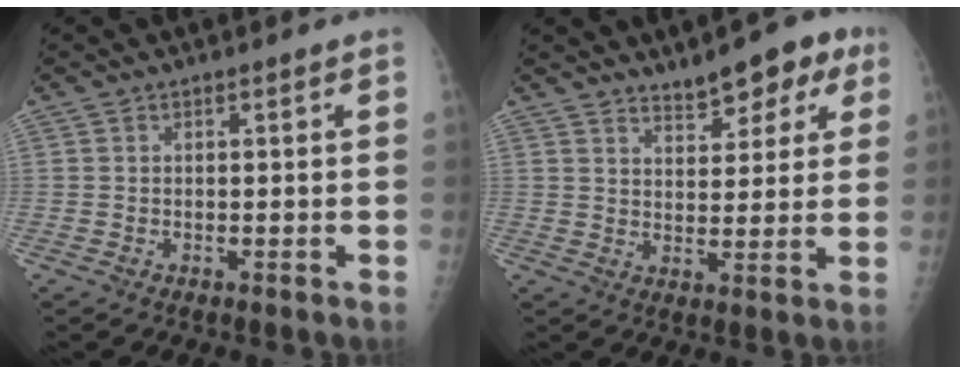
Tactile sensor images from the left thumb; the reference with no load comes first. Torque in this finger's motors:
{"motor_torque": [0.00, 0.13, 0.09, -0.23, 0.02]}